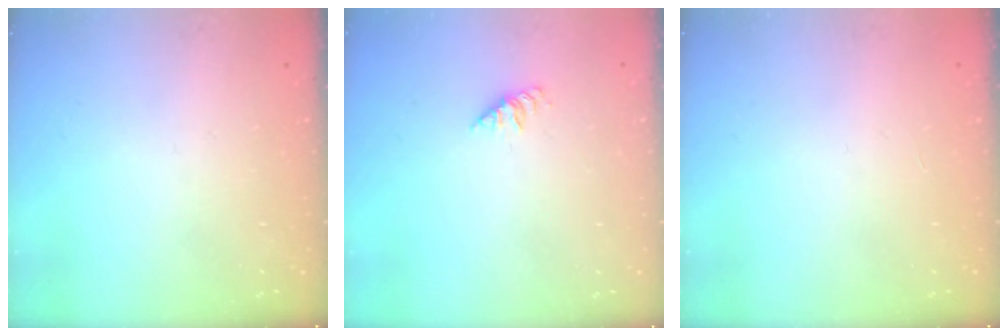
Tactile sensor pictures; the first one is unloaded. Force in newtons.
{"total": 1.9, "press": 1.9, "slide": 0.3}
{"total": 0.0}